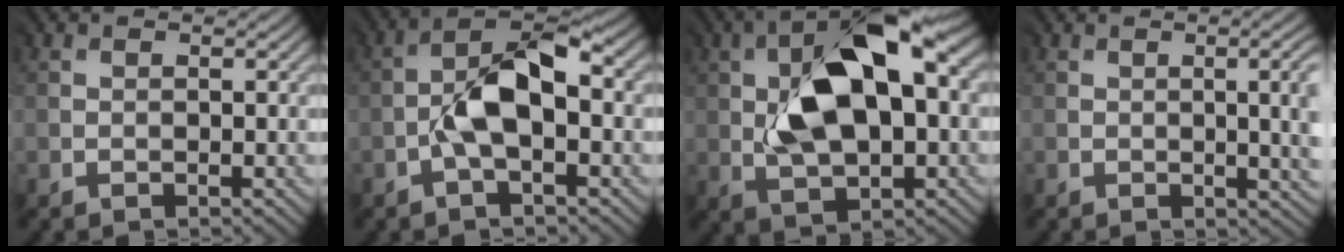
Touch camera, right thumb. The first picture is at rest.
{"total": 6.9, "force": [-1.1, 3.4, 5.9], "torque": [-0.114, 0.016, -0.023]}
{"total": 12.3, "force": [2.4, 6.6, 10.1], "torque": [-0.185, 0.010, 0.043]}
{"total": 6.1, "force": [-0.5, 2.6, 5.6], "torque": [-0.038, 0.001, -0.008]}